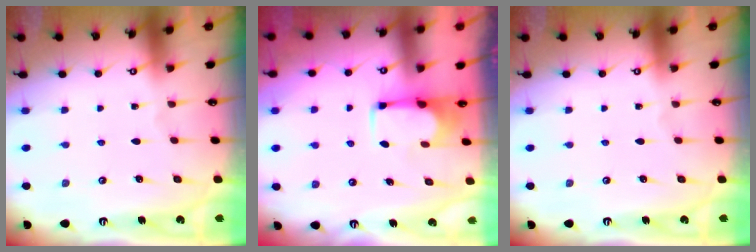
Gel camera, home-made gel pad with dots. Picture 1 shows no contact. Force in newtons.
{"total": 1.8, "press": 1.7, "slide": 0.6}
{"total": 0.0}